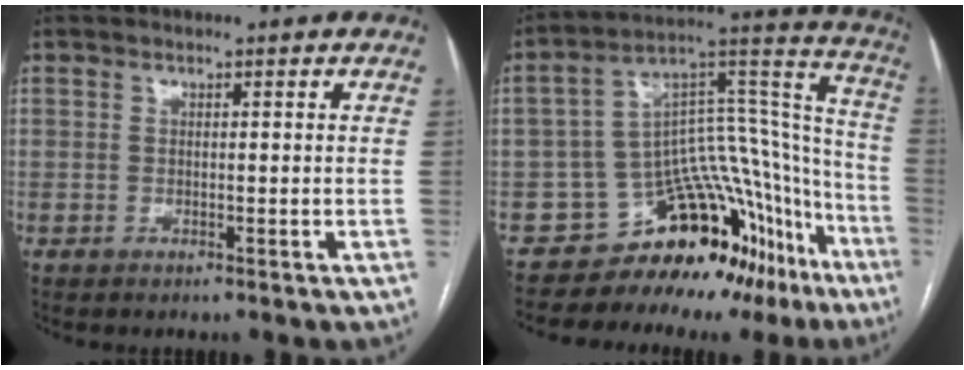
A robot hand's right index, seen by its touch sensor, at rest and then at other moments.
{"total": 21.2, "force": [-16.4, 9.0, 9.9], "torque": [-0.074, 0.092, -0.233]}